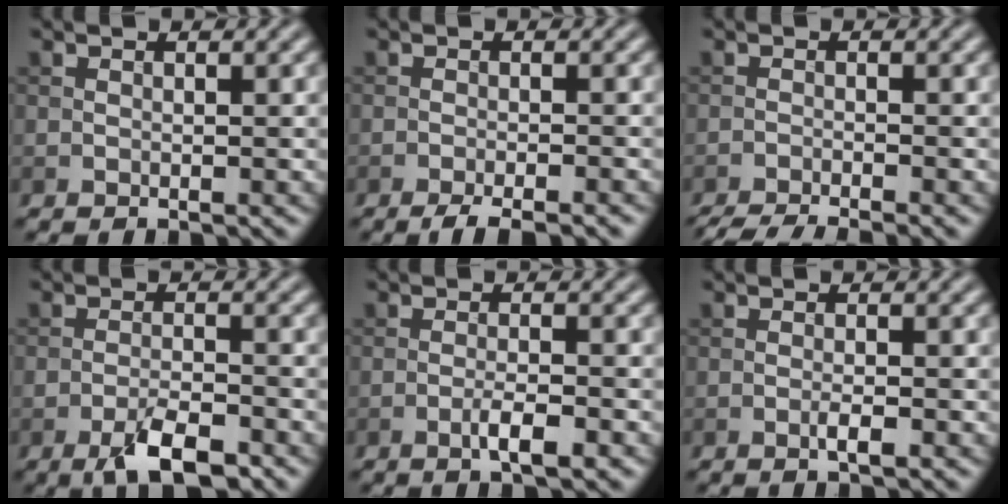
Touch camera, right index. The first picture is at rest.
{"total": 3.2, "force": [-2.4, 0.4, 2.0], "torque": [-0.030, 0.002, -0.046]}
{"total": 5.3, "force": [-4.7, 0.6, 2.3], "torque": [-0.038, -0.018, -0.082]}
{"total": 4.8, "force": [-2.9, 1.5, 3.4], "torque": [-0.063, -0.003, -0.052]}
{"total": 2.8, "force": [-1.4, 0.5, 2.4], "torque": [-0.042, 0.004, -0.026]}
{"total": 1.4, "force": [-0.6, 0.1, 1.2], "torque": [-0.021, 0.000, -0.014]}